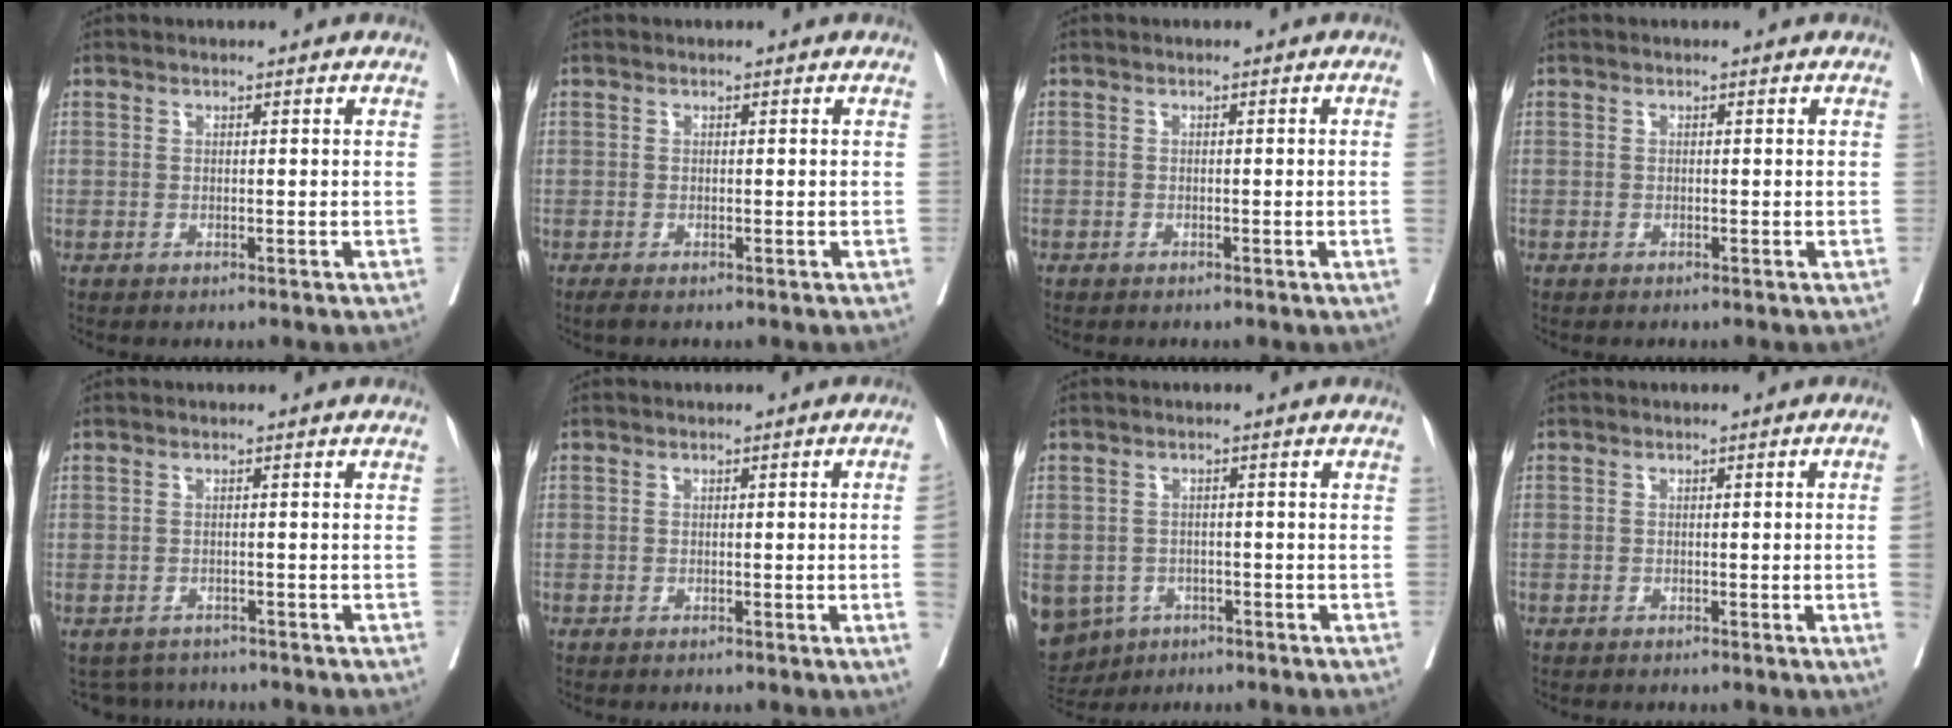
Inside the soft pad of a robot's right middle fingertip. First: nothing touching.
{"total": 1.2, "force": [-1.0, 0.2, 0.7], "torque": [-0.017, -0.006, -0.019]}
{"total": 0.8, "force": [-0.4, 0.0, 0.7], "torque": [-0.010, 0.002, -0.007]}
{"total": 0.0}
{"total": 3.8, "force": [-3.5, 1.4, -0.4], "torque": [0.008, 0.002, -0.052]}
{"total": 3.0, "force": [-0.7, -0.3, 2.9], "torque": [-0.036, 0.004, -0.007]}
{"total": 11.6, "force": [-5.8, 9.5, 3.3], "torque": [-0.103, -0.001, -0.074]}
{"total": 2.7, "force": [-0.7, -0.4, 2.6], "torque": [-0.031, 0.002, -0.012]}